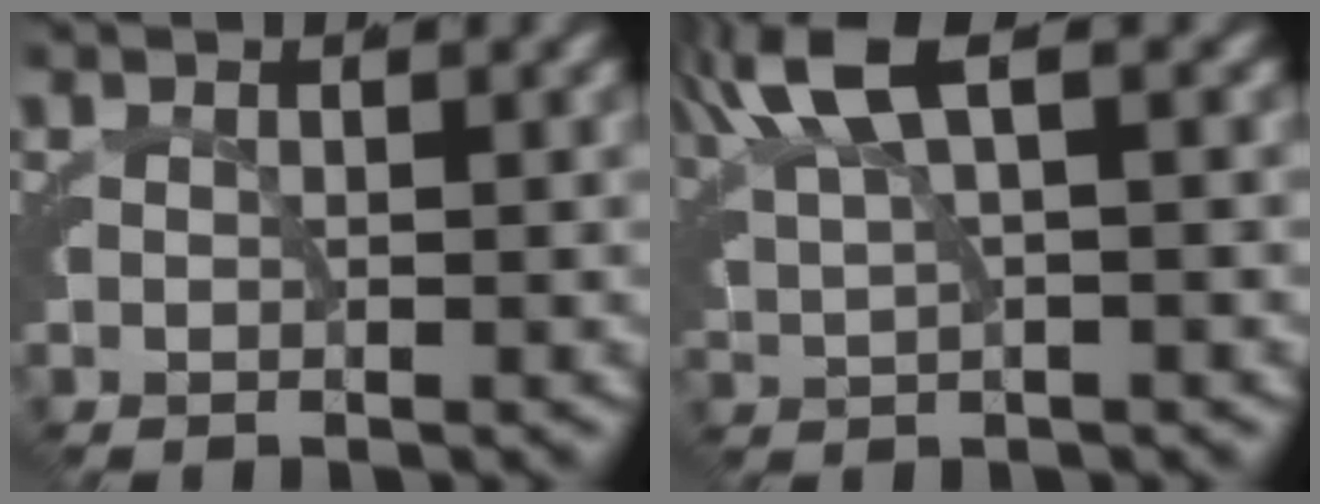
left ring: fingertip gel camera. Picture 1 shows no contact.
{"total": 5.4, "force": [3.2, 1.6, 4.0], "torque": [-0.080, 0.014, 0.054]}